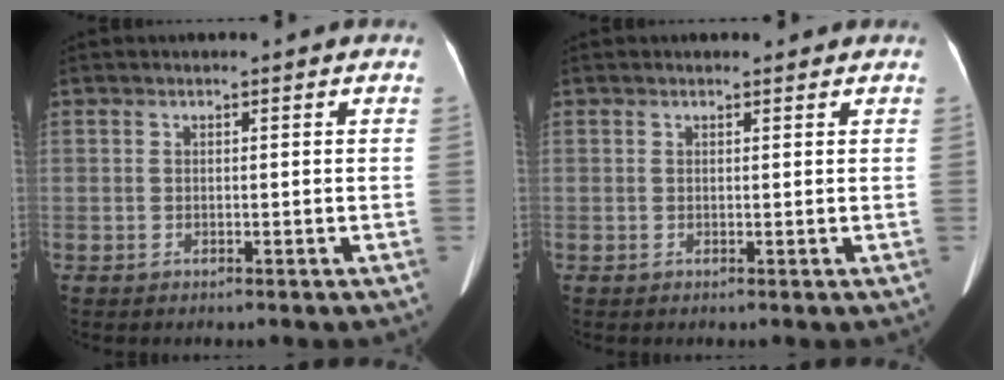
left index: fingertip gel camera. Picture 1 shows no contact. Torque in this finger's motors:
{"motor_torque": [0.31, -0.17, 0.00, -0.01]}